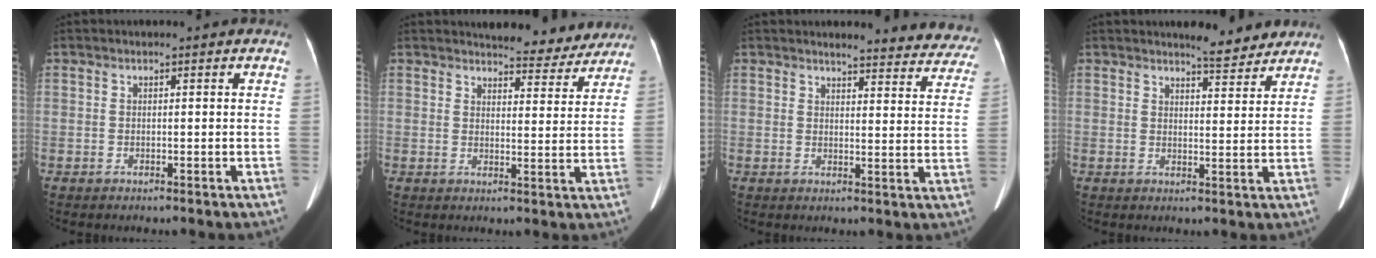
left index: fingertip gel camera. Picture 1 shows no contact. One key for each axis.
{"total": 8.9, "fx": 8.5, "fy": 2.0, "fz": 1.7, "tx": -0.009, "ty": -0.014, "tz": 0.091}
{"total": 13.7, "fx": 13.1, "fy": 2.4, "fz": 3.2, "tx": -0.003, "ty": -0.047, "tz": 0.122}
{"total": 5.1, "fx": 4.8, "fy": 1.0, "fz": 1.6, "tx": -0.026, "ty": -0.005, "tz": 0.060}